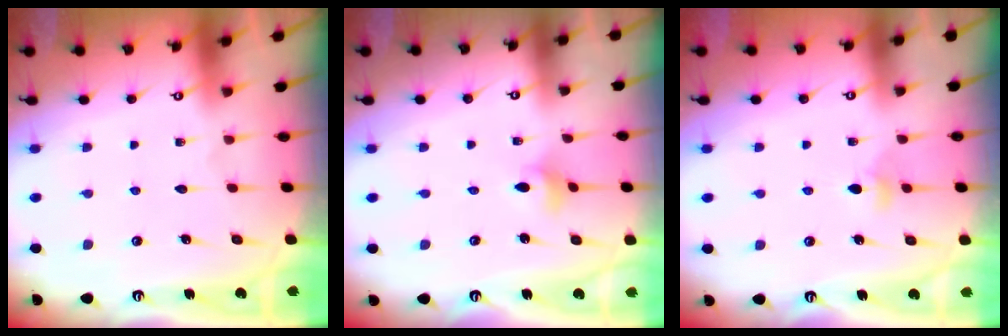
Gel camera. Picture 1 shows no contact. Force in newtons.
{"total": 2.4, "press": 2.4, "slide": 0.4}
{"total": 4.6, "press": 4.5, "slide": 0.9}